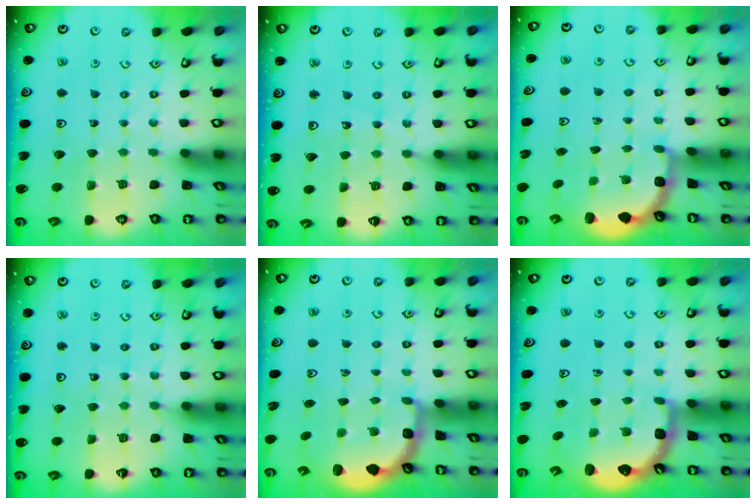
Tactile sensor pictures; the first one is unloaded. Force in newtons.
{"total": 2.9, "press": 2.9, "slide": 0.3}
{"total": 2.7, "press": 2.4, "slide": 1.4}
{"total": 2.9, "press": 2.9, "slide": 0.4}
{"total": 2.8, "press": 2.3, "slide": 1.7}
{"total": 2.6, "press": 2.2, "slide": 1.4}